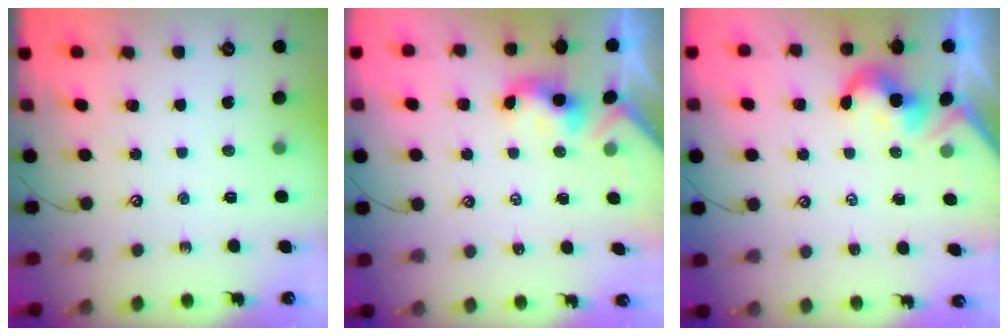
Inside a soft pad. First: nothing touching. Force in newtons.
{"total": 2.1, "press": 2.1, "slide": 0.2}
{"total": 2.2, "press": 2.1, "slide": 0.4}